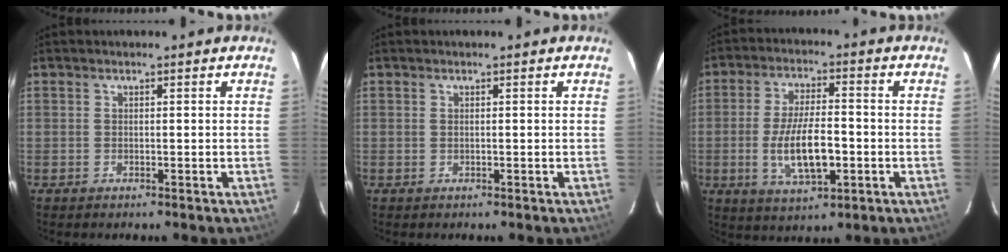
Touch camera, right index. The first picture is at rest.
{"total": 0.0}
{"total": 11.3, "force": [-2.5, 4.0, 10.3], "torque": [-0.201, -0.008, -0.040]}